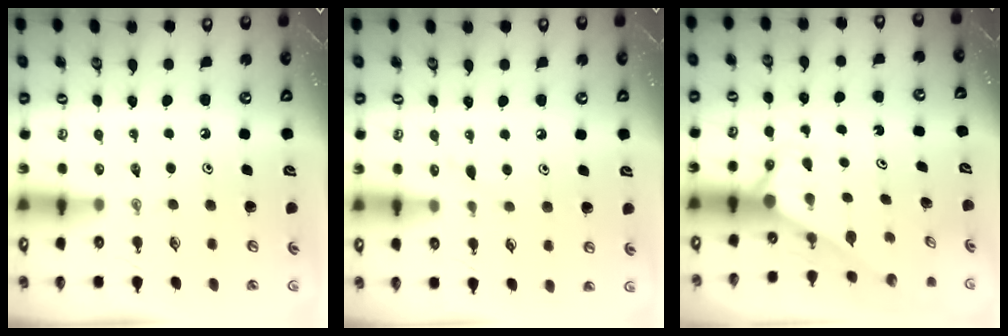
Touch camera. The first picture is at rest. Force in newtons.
{"total": 6.3, "press": 6.3, "slide": 0.7}
{"total": 2.8, "press": 2.8, "slide": 0.0}